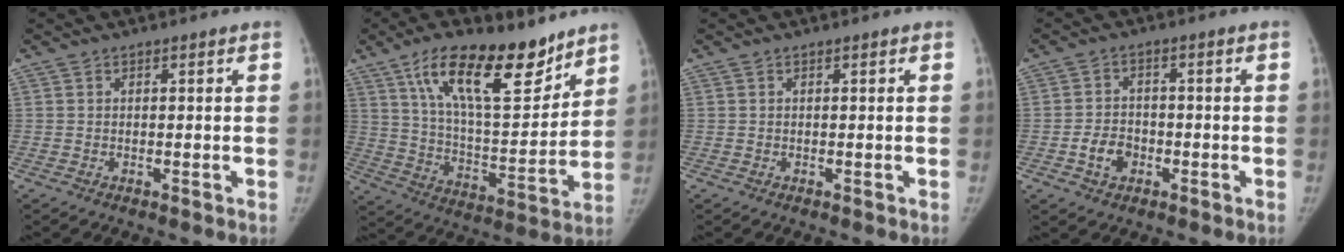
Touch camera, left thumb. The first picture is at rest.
{"total": 20.2, "force": [13.0, 7.9, 13.3], "torque": [-0.184, -0.068, 0.225]}
{"total": 0.0}
{"total": 4.9, "force": [-2.0, 3.8, 2.4], "torque": [-0.030, 0.017, -0.036]}